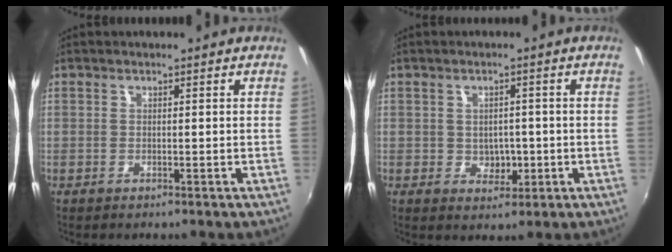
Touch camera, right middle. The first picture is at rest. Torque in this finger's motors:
{"motor_torque": [0.03, -0.06, 0.06, 0.00]}